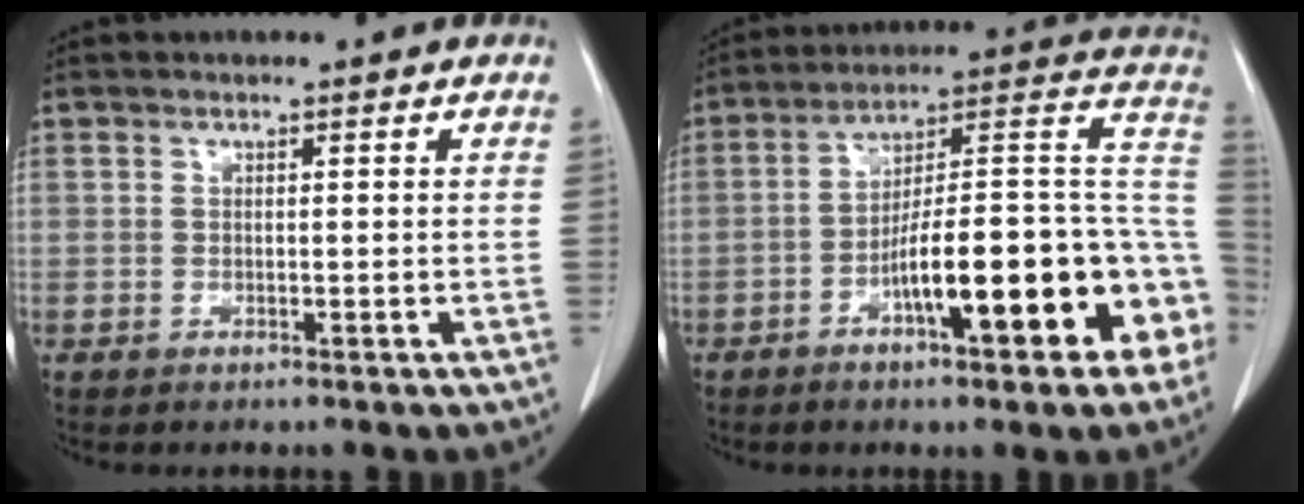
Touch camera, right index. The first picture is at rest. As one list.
[{"total": 20.7, "force": [-7.6, 4.1, 18.8], "torque": [-0.205, 0.037, -0.106]}]